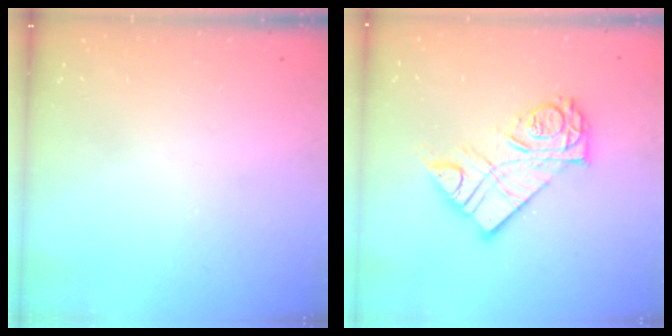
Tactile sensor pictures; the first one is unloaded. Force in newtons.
{"total": 15.7, "press": 15.6, "slide": 1.2}